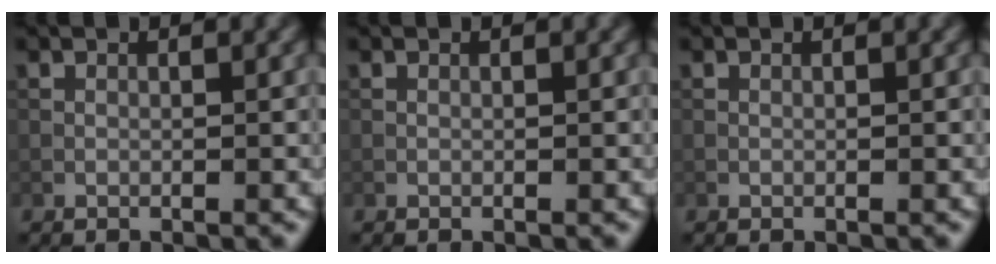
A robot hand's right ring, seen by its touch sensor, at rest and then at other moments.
{"total": 0.0}
{"total": 0.0}